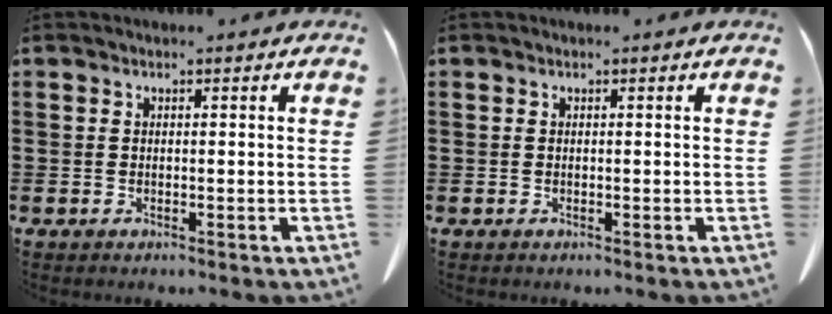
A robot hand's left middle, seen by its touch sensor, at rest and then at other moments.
{"total": 0.0}